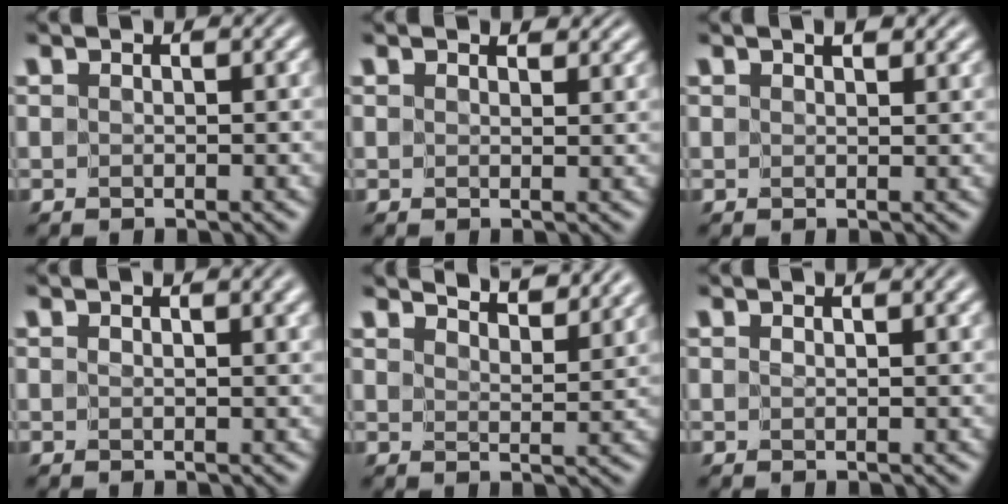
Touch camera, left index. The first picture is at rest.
{"total": 2.3, "force": [1.9, 0.9, 1.0], "torque": [-0.013, 0.003, 0.021]}
{"total": 1.6, "force": [1.0, 0.6, 1.1], "torque": [-0.010, 0.003, 0.016]}
{"total": 1.7, "force": [0.9, 0.4, 1.3], "torque": [-0.007, 0.001, 0.014]}
{"total": 6.4, "force": [5.7, 1.2, 2.6], "torque": [-0.015, 0.011, 0.053]}
{"total": 1.2, "force": [0.8, 0.1, 0.9], "torque": [-0.002, 0.002, 0.010]}